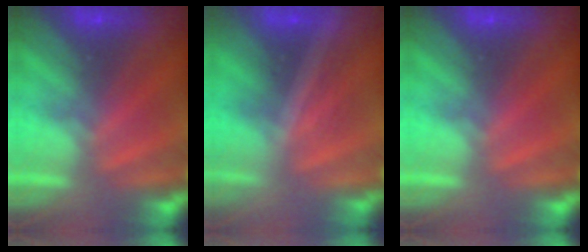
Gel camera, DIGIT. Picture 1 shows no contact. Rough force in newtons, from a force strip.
{"total": 1.7}
{"total": 0.0}